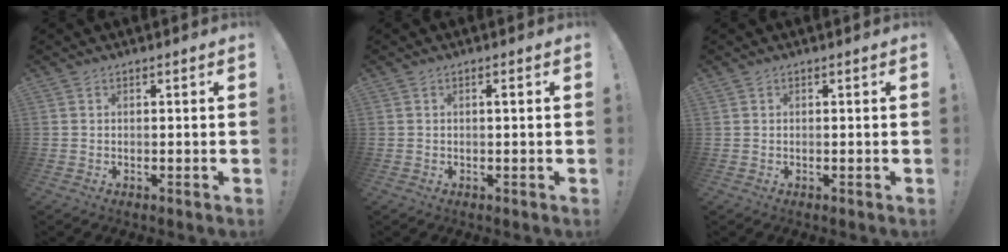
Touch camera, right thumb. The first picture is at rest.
{"total": 0.8, "force": [0.1, 0.0, 0.8], "torque": [-0.010, -0.002, 0.000]}
{"total": 0.0}